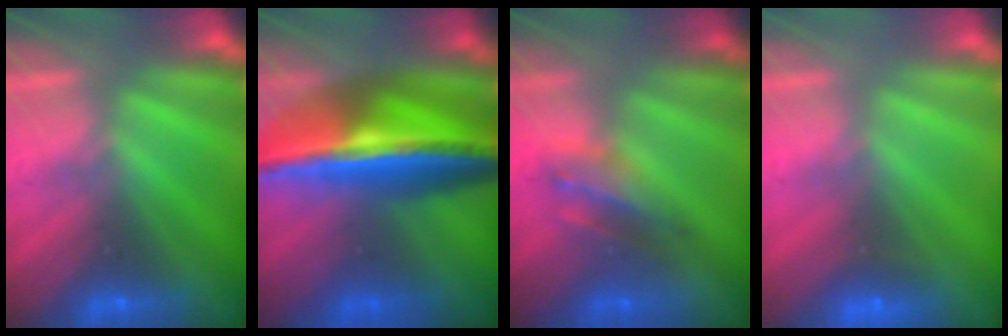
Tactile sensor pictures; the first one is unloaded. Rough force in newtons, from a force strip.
{"total": 5.8}
{"total": 2.9}
{"total": 1.9}